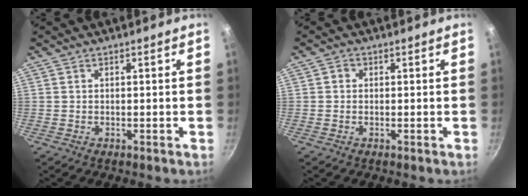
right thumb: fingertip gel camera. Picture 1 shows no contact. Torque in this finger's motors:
{"motor_torque": [-0.03, 0.19, 0.35, 0.08, -0.05]}